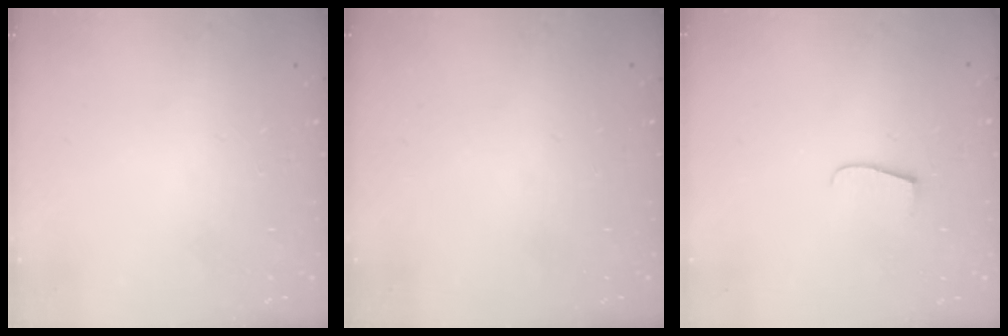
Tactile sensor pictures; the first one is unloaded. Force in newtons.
{"total": 0.0}
{"total": 5.9, "press": 5.9, "slide": 0.4}